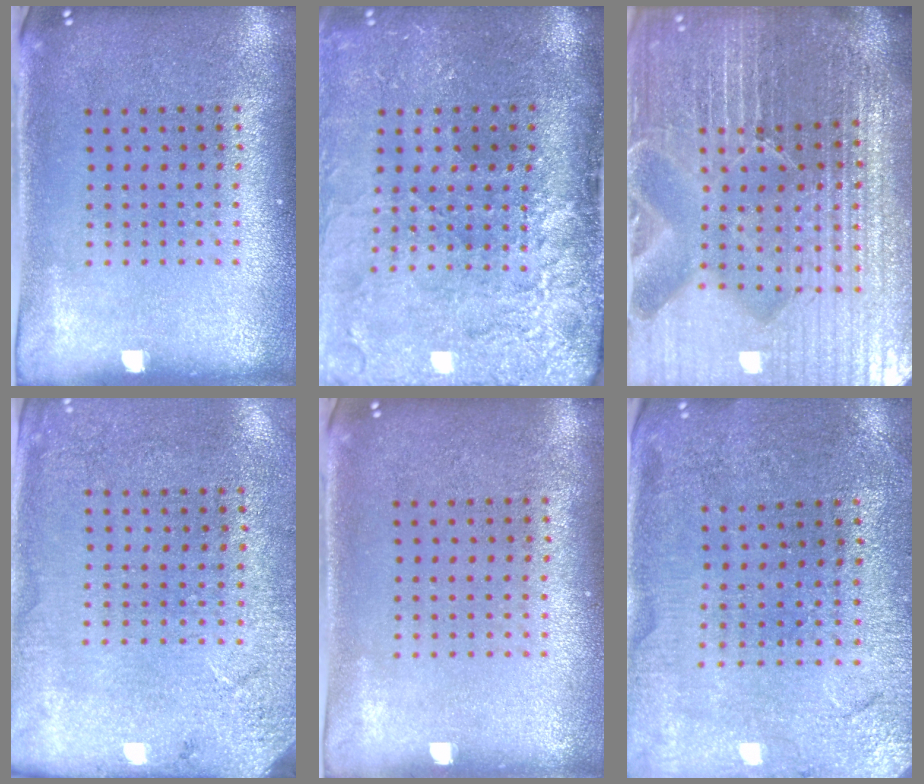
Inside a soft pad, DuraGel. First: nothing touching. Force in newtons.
{"total": 4.5, "press": 3.6, "slide": 2.6}
{"total": 7.0, "press": 6.2, "slide": 3.4}
{"total": 2.6, "press": 2.3, "slide": 1.2}
{"total": 0.0}
{"total": 0.7, "press": 0.7, "slide": 0.1}